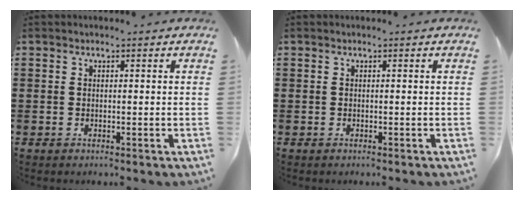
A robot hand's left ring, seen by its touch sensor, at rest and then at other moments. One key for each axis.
{"total": 0.0}